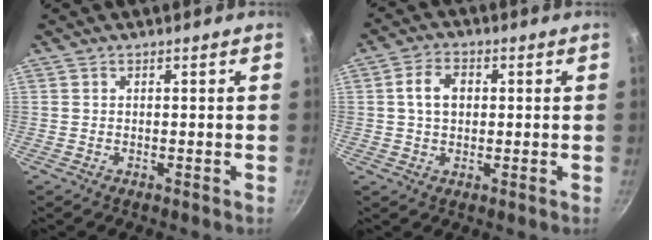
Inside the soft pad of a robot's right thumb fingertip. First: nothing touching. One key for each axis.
{"total": 5.8, "fx": 0.8, "fy": 4.1, "fz": 4.0, "tx": -0.057, "ty": 0.010, "tz": 0.010}